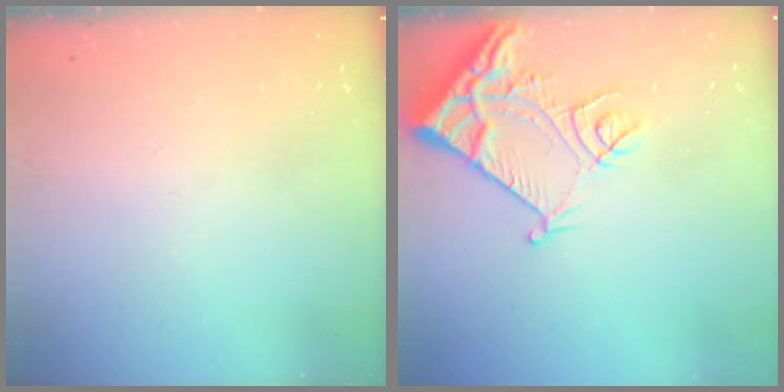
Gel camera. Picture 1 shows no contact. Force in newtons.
{"total": 12.6, "press": 12.5, "slide": 1.5}